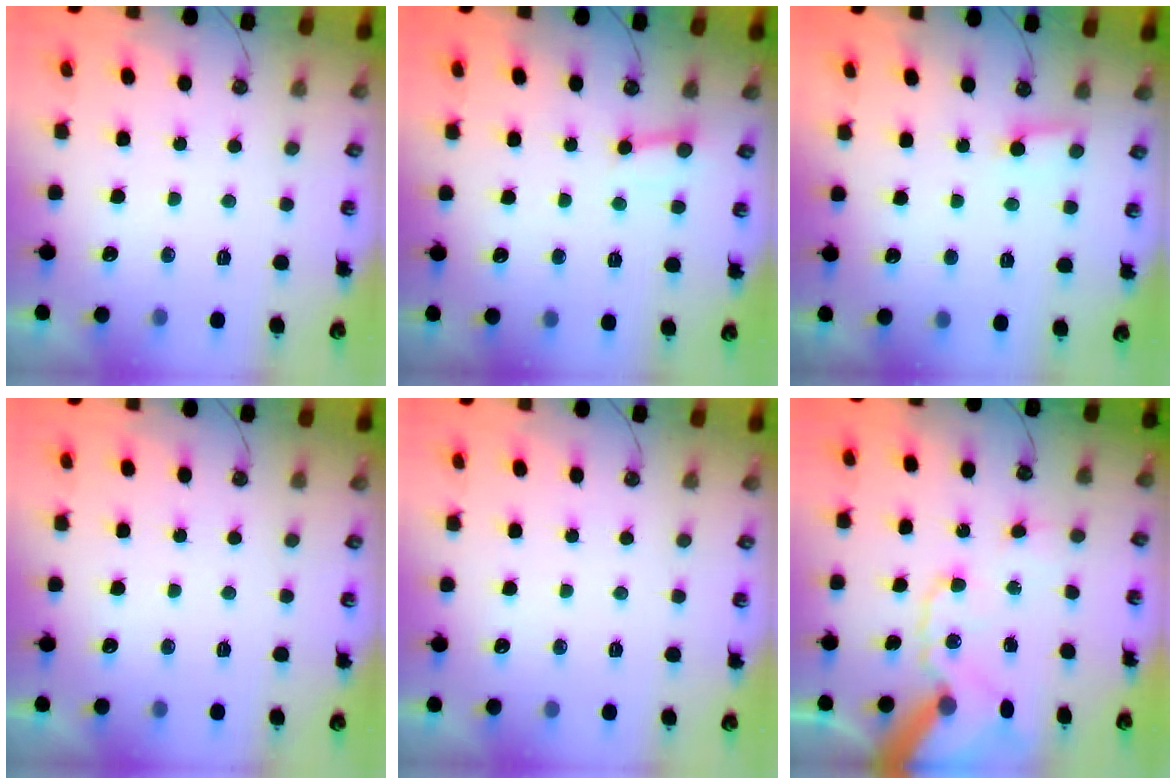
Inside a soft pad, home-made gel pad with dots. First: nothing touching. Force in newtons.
{"total": 3.0, "press": 3.0, "slide": 0.5}
{"total": 4.6, "press": 4.6, "slide": 0.4}
{"total": 0.0}
{"total": 0.0}
{"total": 17.7, "press": 17.5, "slide": 2.6}